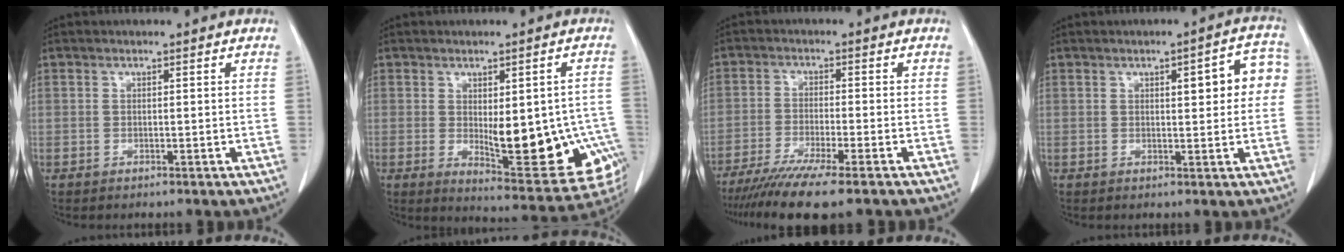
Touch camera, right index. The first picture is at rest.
{"total": 15.4, "force": [-2.7, 5.9, 13.9], "torque": [-0.135, -0.001, -0.014]}
{"total": 10.5, "force": [-8.2, -0.1, 6.6], "torque": [-0.103, -0.027, -0.131]}
{"total": 6.9, "force": [1.5, 2.1, 6.4], "torque": [-0.071, 0.020, 0.014]}